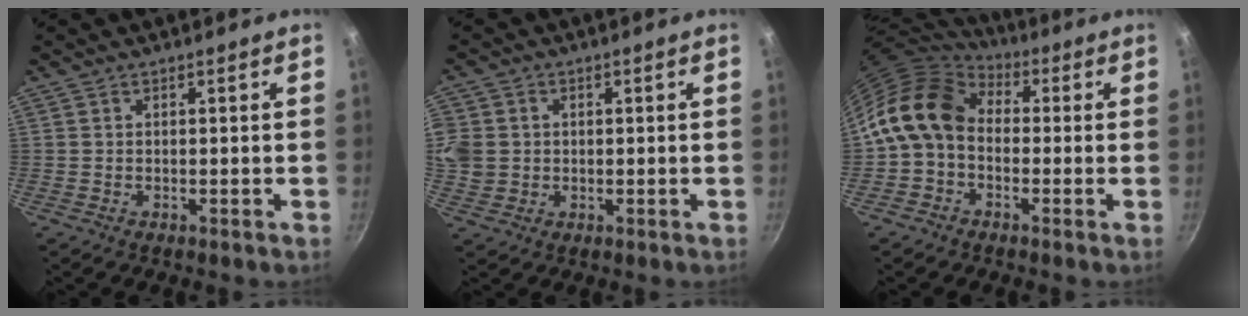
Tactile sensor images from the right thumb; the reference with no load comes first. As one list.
[{"total": 10.2, "force": [0.8, 9.1, 4.5], "torque": [-0.115, 0.008, 0.017]}, {"total": 12.4, "force": [0.3, 9.5, 8.0], "torque": [-0.126, 0.031, -0.018]}]